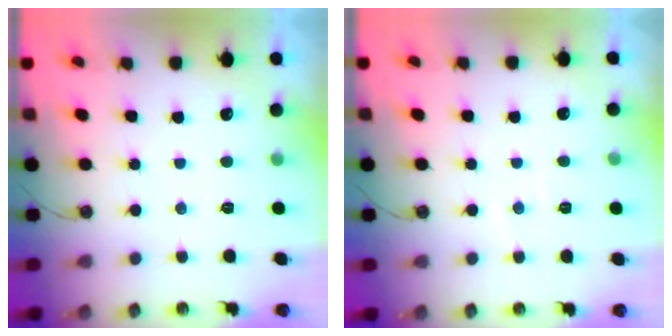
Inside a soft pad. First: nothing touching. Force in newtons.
{"total": 3.0, "press": 2.9, "slide": 0.6}